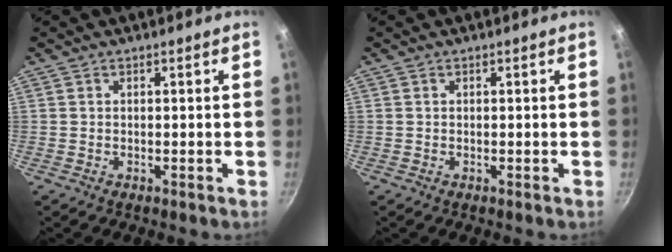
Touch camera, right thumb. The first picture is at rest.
{"total": 0.0}